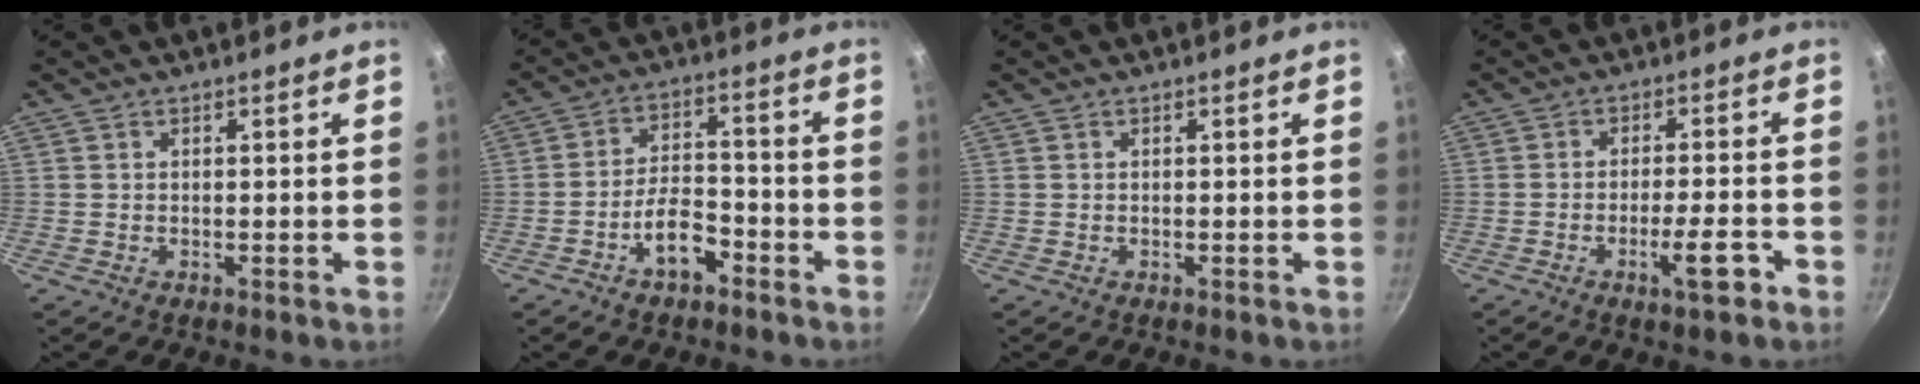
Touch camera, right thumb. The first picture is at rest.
{"total": 7.7, "force": [-4.3, 3.8, 5.0], "torque": [-0.069, 0.041, -0.076]}
{"total": 0.0}
{"total": 6.2, "force": [-3.0, 1.3, 5.2], "torque": [-0.070, 0.019, -0.047]}